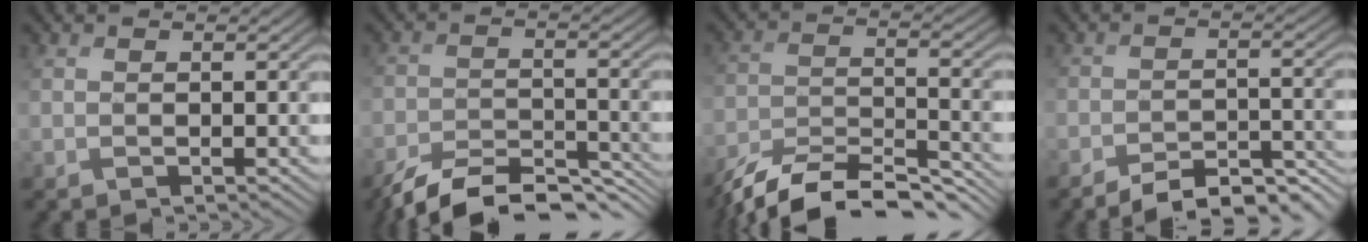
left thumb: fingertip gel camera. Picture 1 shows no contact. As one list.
[{"total": 8.4, "force": [-7.9, 1.7, 2.4], "torque": [-0.038, -0.012, -0.137]}, {"total": 12.1, "force": [-11.2, 2.5, 3.8], "torque": [-0.058, -0.011, -0.184]}, {"total": 6.7, "force": [-6.3, 1.3, 2.0], "torque": [-0.021, 0.000, -0.098]}]